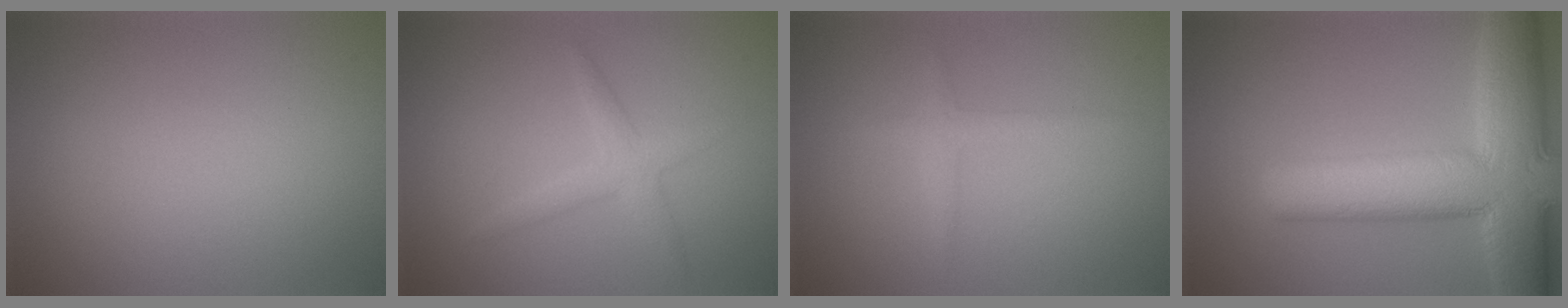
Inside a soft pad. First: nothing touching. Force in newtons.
{"total": 2.2, "press": 2.2, "slide": 0.1}
{"total": 1.4, "press": 1.4, "slide": 0.0}
{"total": 12.5, "press": 12.4, "slide": 0.7}